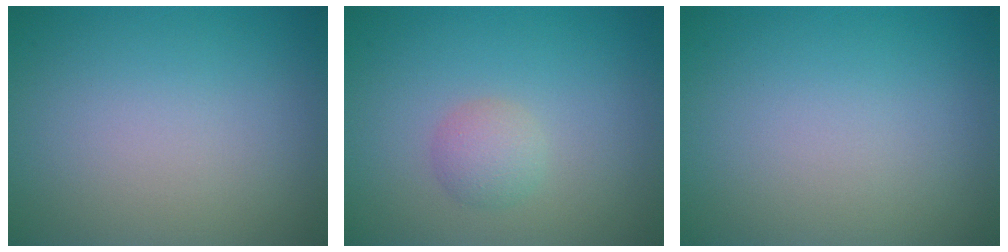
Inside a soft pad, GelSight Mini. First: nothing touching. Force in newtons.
{"total": 1.8, "press": 1.8, "slide": 0.1}
{"total": 0.0}